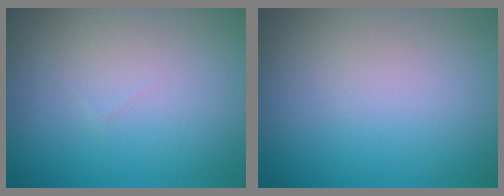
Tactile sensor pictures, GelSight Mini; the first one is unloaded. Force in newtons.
{"total": 0.0}